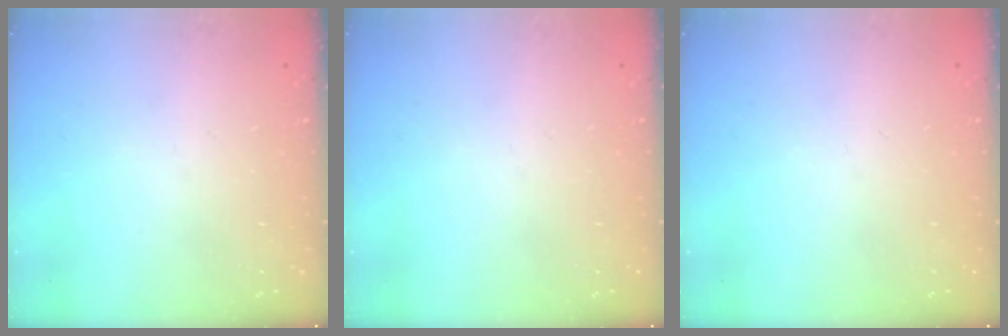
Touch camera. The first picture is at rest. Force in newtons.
{"total": 0.0}
{"total": 0.0}